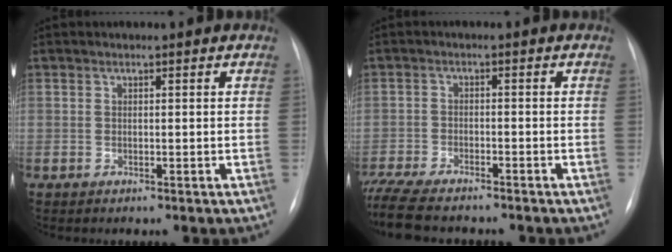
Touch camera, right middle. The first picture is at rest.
{"total": 12.9, "force": [-10.9, 3.3, 6.0], "torque": [-0.140, -0.020, -0.171]}